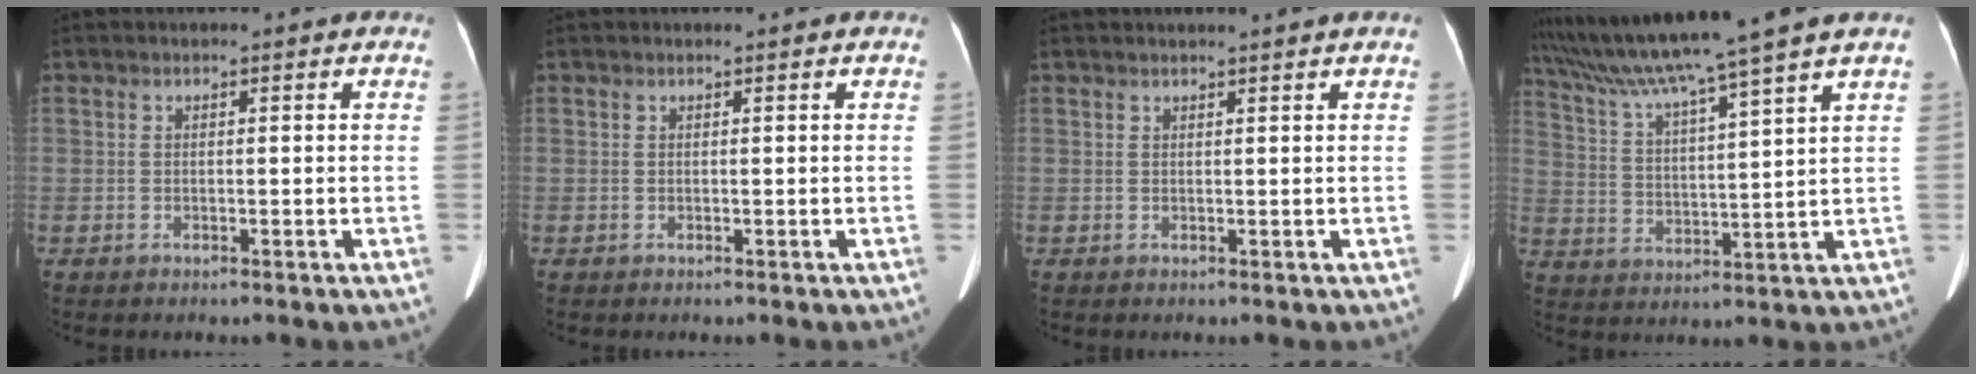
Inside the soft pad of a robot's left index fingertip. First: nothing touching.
{"total": 0.0}
{"total": 2.4, "force": [2.1, -0.6, 0.8], "torque": [-0.012, 0.006, 0.026]}
{"total": 13.9, "force": [11.6, -2.9, 7.2], "torque": [-0.129, -0.004, 0.192]}